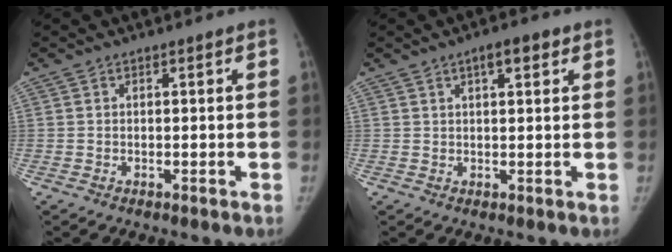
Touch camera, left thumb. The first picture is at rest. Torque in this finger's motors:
{"motor_torque": [0.21, 0.02, 0.42, -0.48, 0.09]}